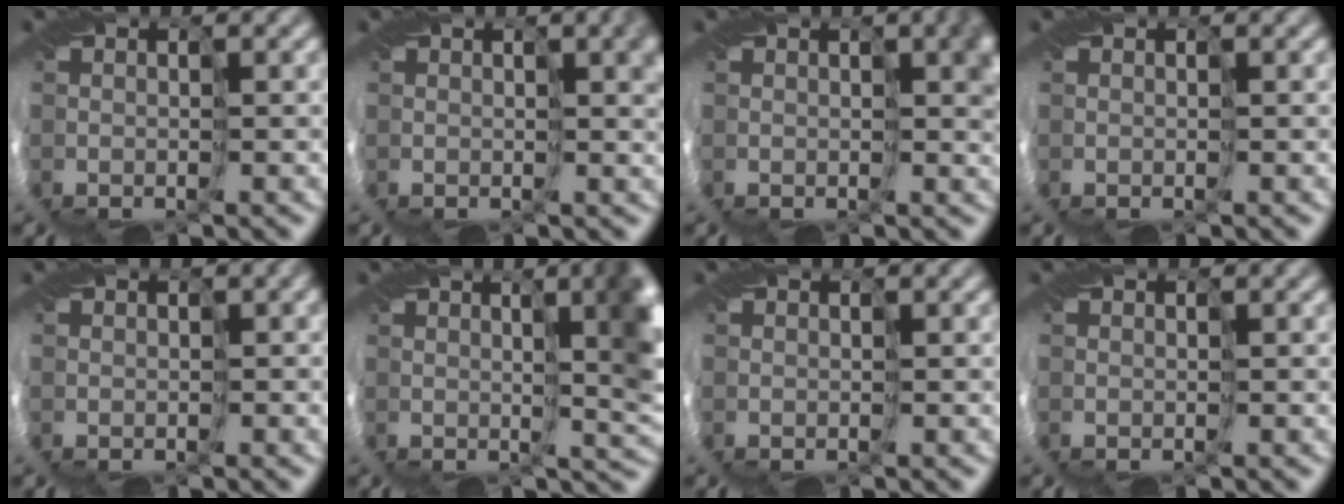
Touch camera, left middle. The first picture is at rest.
{"total": 3.8, "force": [1.5, 1.1, 3.3], "torque": [-0.050, 0.002, 0.025]}
{"total": 4.2, "force": [1.3, 1.4, 3.7], "torque": [-0.053, 0.005, 0.019]}
{"total": 0.0}
{"total": 1.0, "force": [-0.2, 0.8, 0.6], "torque": [-0.003, 0.003, 0.003]}
{"total": 7.9, "force": [2.1, 2.1, 7.4], "torque": [-0.073, 0.013, 0.030]}
{"total": 0.0}
{"total": 0.0}